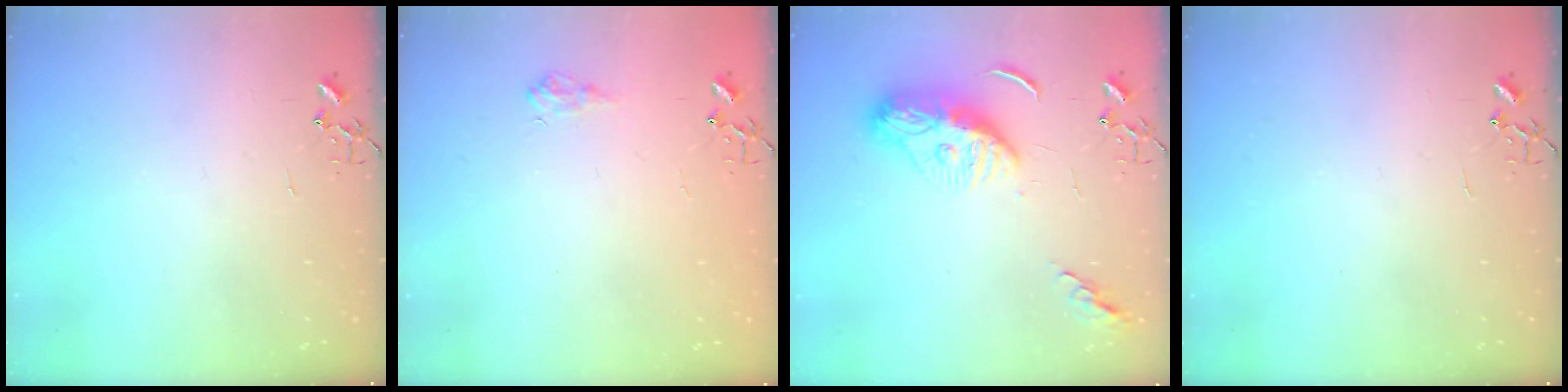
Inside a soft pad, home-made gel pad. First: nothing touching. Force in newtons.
{"total": 6.8, "press": 6.8, "slide": 0.8}
{"total": 11.6, "press": 11.6, "slide": 1.0}
{"total": 0.0}